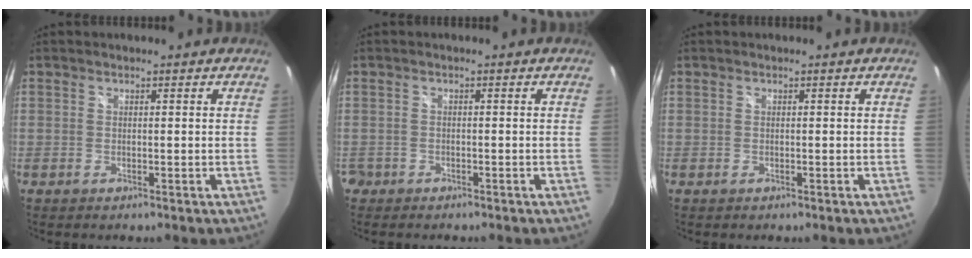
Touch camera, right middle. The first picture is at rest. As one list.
[{"total": 2.4, "force": [-1.6, 1.8, 0.3], "torque": [-0.018, 0.000, -0.029]}, {"total": 0.0}]